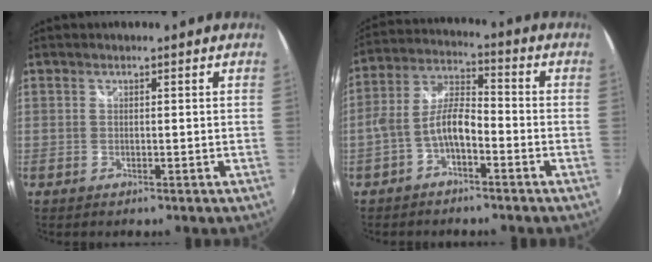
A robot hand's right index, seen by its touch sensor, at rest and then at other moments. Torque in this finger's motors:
{"motor_torque": [1.01, -0.75, 0.73, 0.16]}